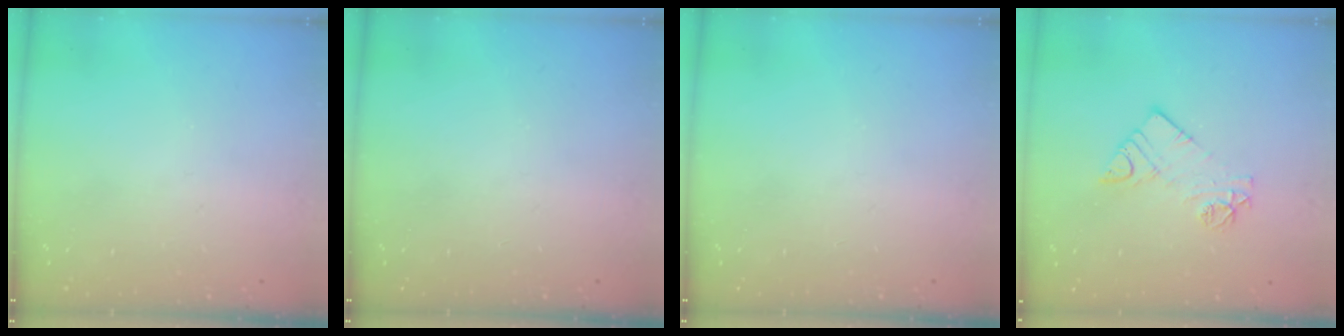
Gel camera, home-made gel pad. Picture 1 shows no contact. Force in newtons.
{"total": 0.0}
{"total": 0.0}
{"total": 9.4, "press": 9.4, "slide": 0.7}